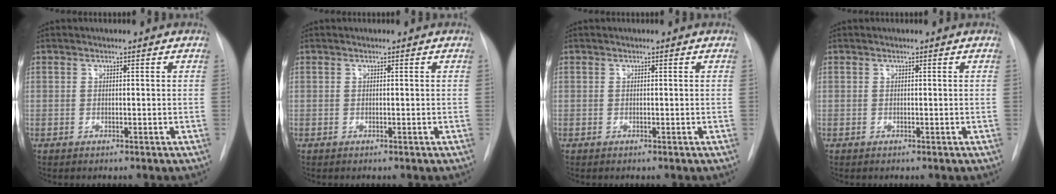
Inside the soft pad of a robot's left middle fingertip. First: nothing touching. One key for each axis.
{"total": 0.0}
{"total": 0.0}
{"total": 0.0}